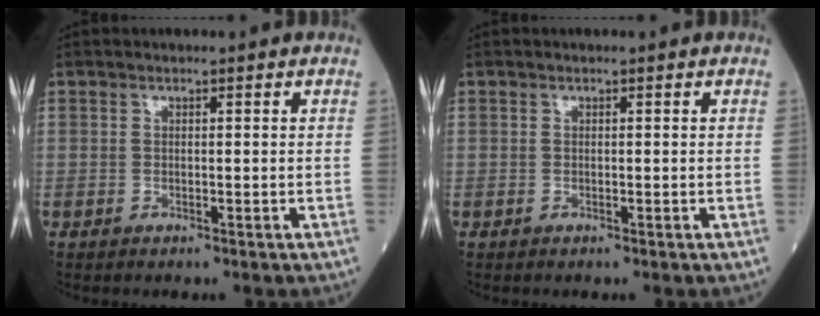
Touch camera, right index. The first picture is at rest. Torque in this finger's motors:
{"motor_torque": [0.00, 0.00, 0.00, -0.01]}